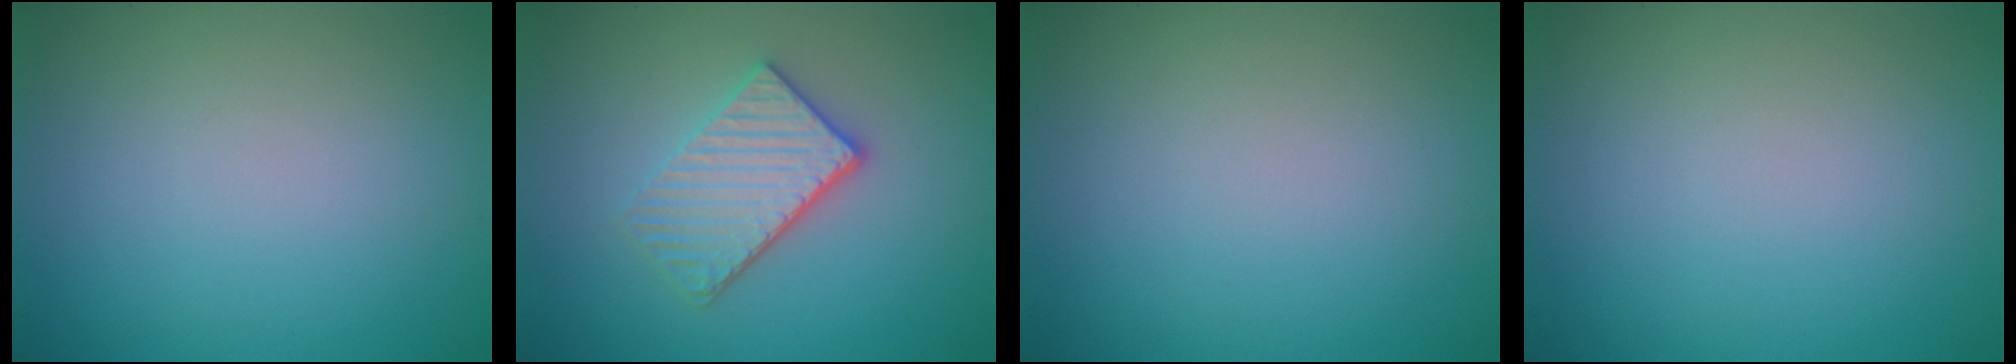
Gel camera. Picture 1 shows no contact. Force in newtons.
{"total": 3.9, "press": 3.2, "slide": 2.2}
{"total": 0.0}
{"total": 0.0}